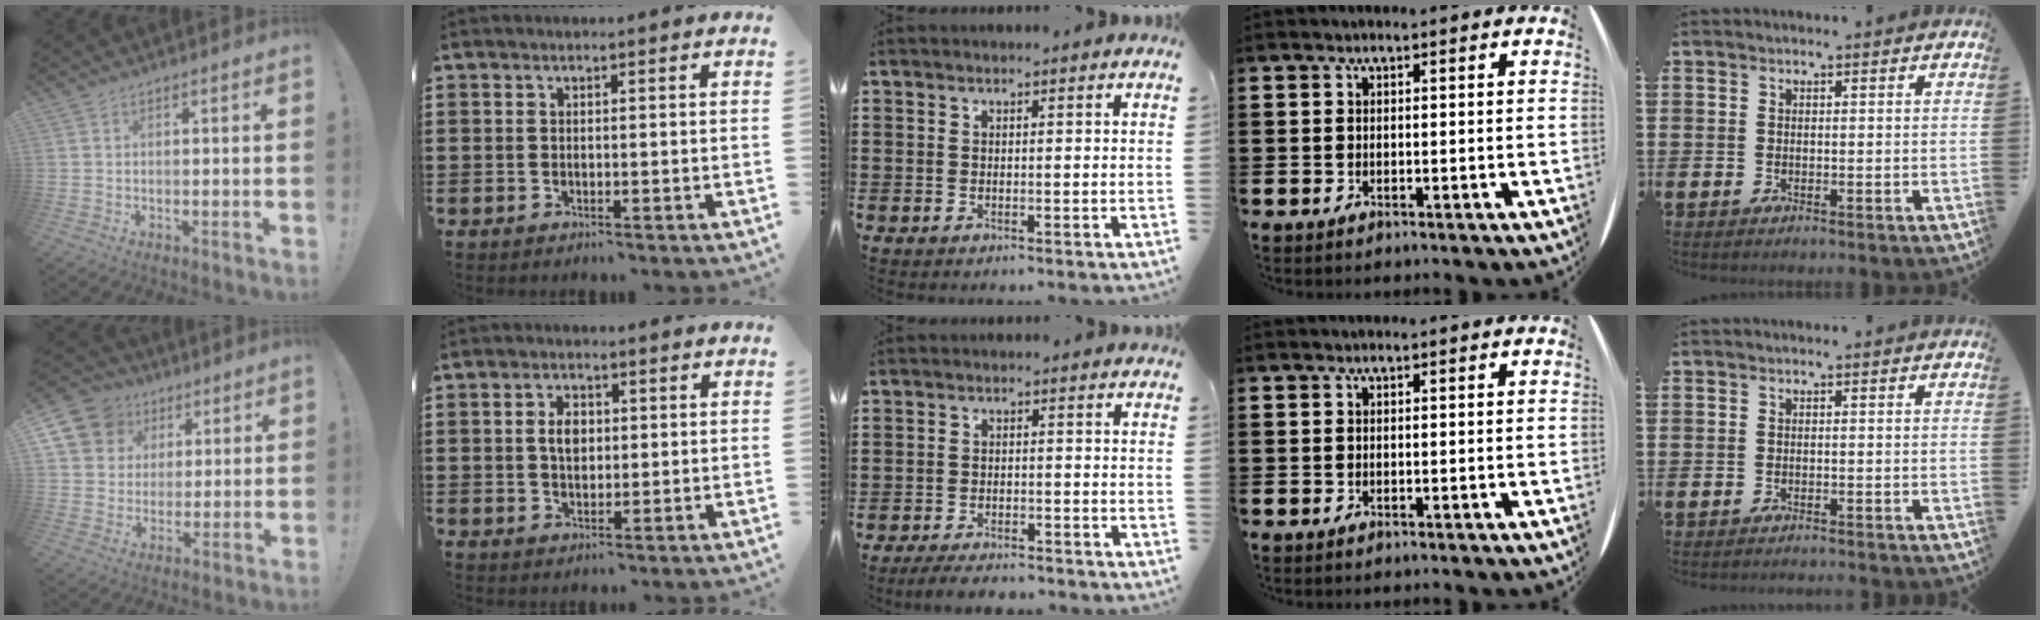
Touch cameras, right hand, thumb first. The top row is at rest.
{"thumb": {"total": 12.3, "force": [5.0, 10.4, 4.2], "torque": [-0.060, -0.026, 0.106]}, "index": {"total": 3.7, "force": [0.4, 2.3, 2.8], "torque": [-0.052, 0.008, 0.004]}, "middle": {"total": 3.2, "force": [-3.1, 0.3, 0.7], "torque": [-0.013, 0.000, -0.063]}, "little": {"total": 0.7, "force": [-0.7, -0.1, 0.0], "torque": [0.000, -0.001, -0.015]}}